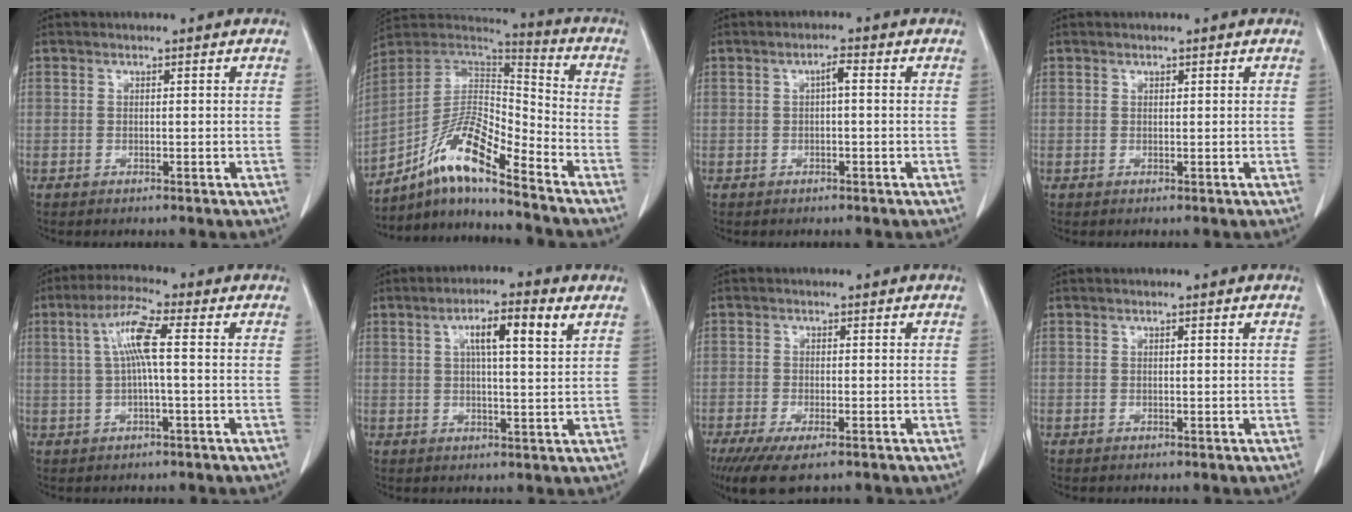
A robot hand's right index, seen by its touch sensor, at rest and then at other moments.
{"total": 13.6, "force": [-9.3, 1.7, 9.7], "torque": [-0.174, 0.019, -0.166]}
{"total": 1.8, "force": [0.2, 0.3, 1.8], "torque": [-0.029, 0.005, 0.003]}
{"total": 0.6, "force": [0.4, 0.3, 0.3], "torque": [-0.007, -0.002, 0.007]}
{"total": 7.0, "force": [1.2, 0.7, 6.9], "torque": [-0.137, 0.015, 0.021]}
{"total": 7.6, "force": [3.3, 0.8, 6.8], "torque": [-0.116, 0.010, 0.049]}
{"total": 7.1, "force": [-4.9, 1.7, 4.8], "torque": [-0.076, -0.019, -0.075]}
{"total": 0.5, "force": [0.2, 0.0, 0.5], "torque": [-0.010, 0.001, 0.004]}